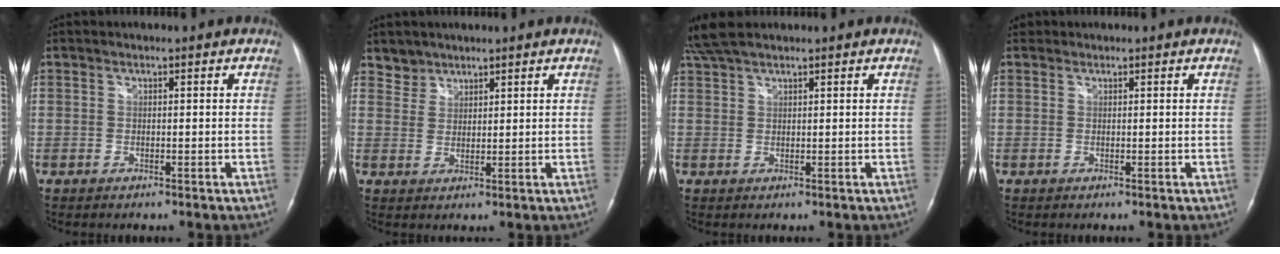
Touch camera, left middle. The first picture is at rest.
{"total": 2.9, "force": [2.4, 1.5, -0.6], "torque": [0.021, 0.007, 0.043]}
{"total": 4.9, "force": [4.2, 1.1, 2.3], "torque": [-0.052, 0.028, 0.084]}
{"total": 0.6, "force": [0.4, 0.5, 0.0], "torque": [0.004, 0.006, 0.007]}